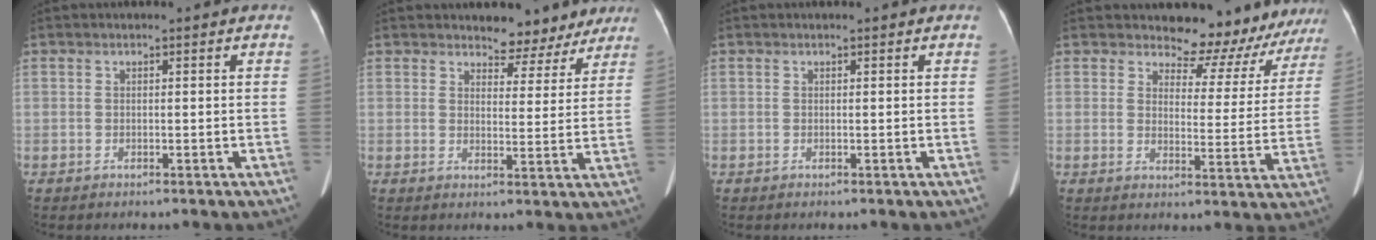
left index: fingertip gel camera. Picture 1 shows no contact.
{"total": 6.4, "force": [5.7, 2.8, 0.8], "torque": [0.000, -0.006, 0.069]}
{"total": 0.0}
{"total": 11.9, "force": [11.2, 3.9, 0.8], "torque": [0.015, -0.034, 0.109]}